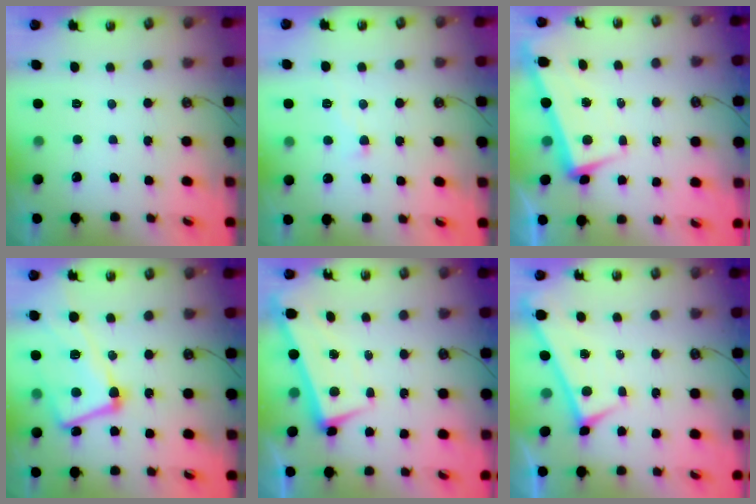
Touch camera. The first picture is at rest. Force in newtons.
{"total": 1.2, "press": 1.0, "slide": 0.7}
{"total": 2.4, "press": 1.6, "slide": 1.8}
{"total": 13.0, "press": 12.8, "slide": 1.9}
{"total": 1.5, "press": 0.4, "slide": 1.5}
{"total": 0.0}